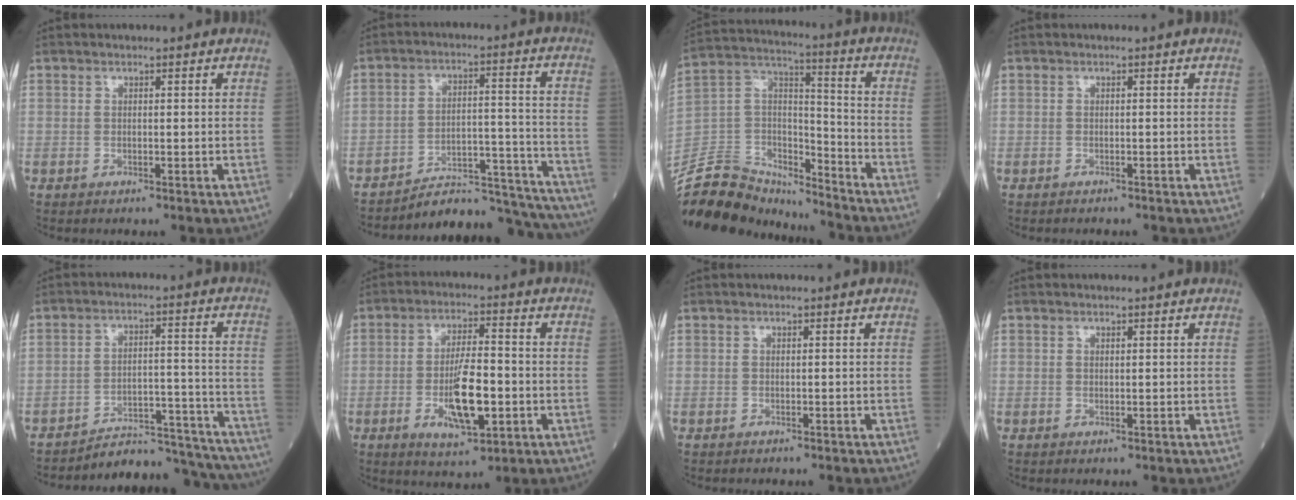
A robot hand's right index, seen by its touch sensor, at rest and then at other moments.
{"total": 16.3, "force": [-16.1, 1.5, 2.1], "torque": [-0.010, 0.048, -0.225]}
{"total": 18.9, "force": [-17.7, 4.9, 4.6], "torque": [-0.094, 0.041, -0.305]}
{"total": 1.2, "force": [-1.1, 0.4, 0.3], "torque": [-0.009, -0.001, -0.015]}
{"total": 14.8, "force": [-14.6, 1.8, 1.1], "torque": [0.007, 0.045, -0.201]}
{"total": 9.7, "force": [-2.5, 2.5, 9.0], "torque": [-0.169, -0.006, -0.039]}
{"total": 0.6, "force": [-0.5, 0.1, 0.2], "torque": [-0.005, 0.000, -0.011]}
{"total": 0.0}